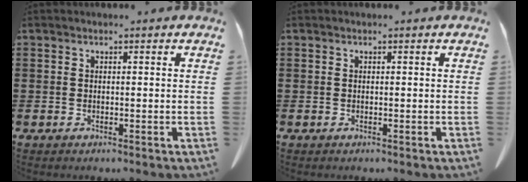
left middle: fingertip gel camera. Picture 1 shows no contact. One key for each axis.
{"total": 0.0}